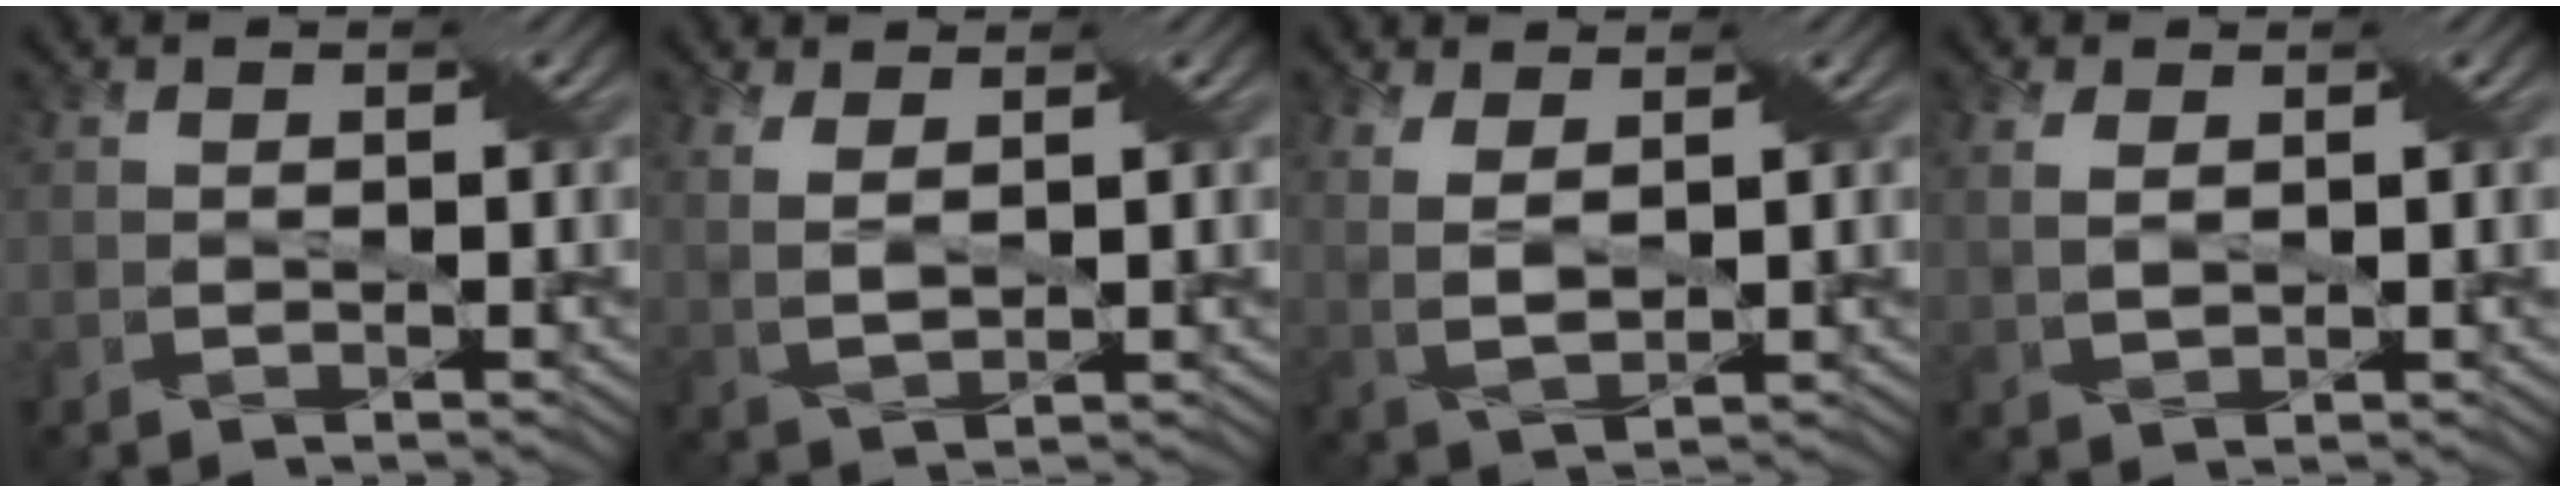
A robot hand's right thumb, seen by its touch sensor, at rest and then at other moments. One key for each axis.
{"total": 3.6, "fx": 2.0, "fy": 1.1, "fz": 2.8, "tx": -0.067, "ty": 0.002, "tz": 0.040}
{"total": 4.2, "fx": 2.2, "fy": 1.4, "fz": 3.3, "tx": -0.083, "ty": 0.000, "tz": 0.047}
{"total": 2.3, "fx": 1.0, "fy": 0.9, "fz": 1.9, "tx": -0.049, "ty": 0.004, "tz": 0.023}